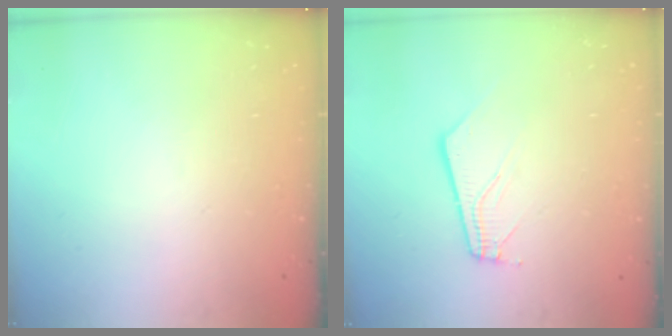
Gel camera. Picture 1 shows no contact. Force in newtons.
{"total": 4.5, "press": 4.5, "slide": 0.5}